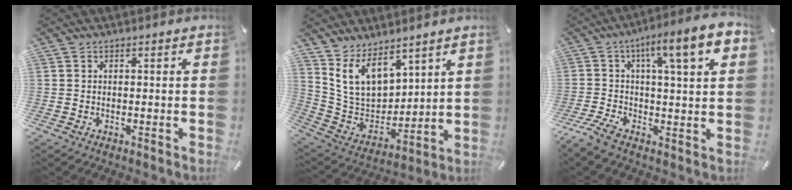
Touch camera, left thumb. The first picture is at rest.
{"total": 11.6, "force": [7.7, 7.3, 4.7], "torque": [-0.109, -0.052, 0.156]}
{"total": 14.0, "force": [3.4, 3.7, 13.1], "torque": [-0.199, -0.016, 0.047]}